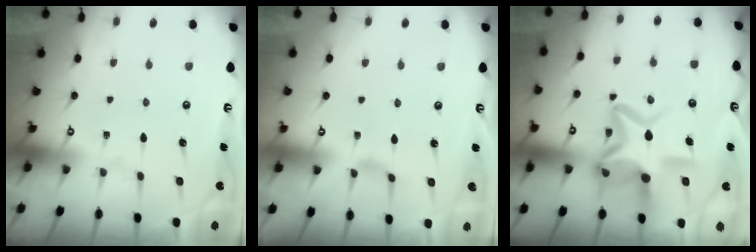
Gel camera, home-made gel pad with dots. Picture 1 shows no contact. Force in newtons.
{"total": 0.7, "press": 0.6, "slide": 0.3}
{"total": 14.0, "press": 14.0, "slide": 1.2}